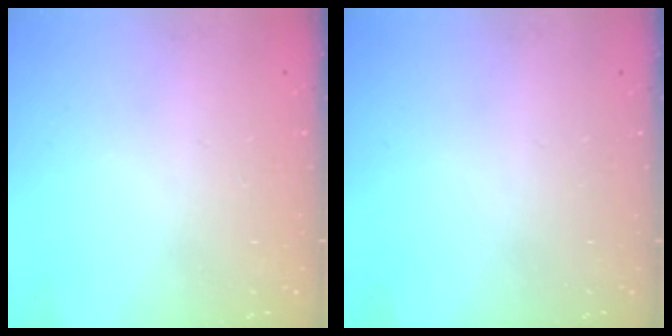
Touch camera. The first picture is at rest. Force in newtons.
{"total": 0.0}